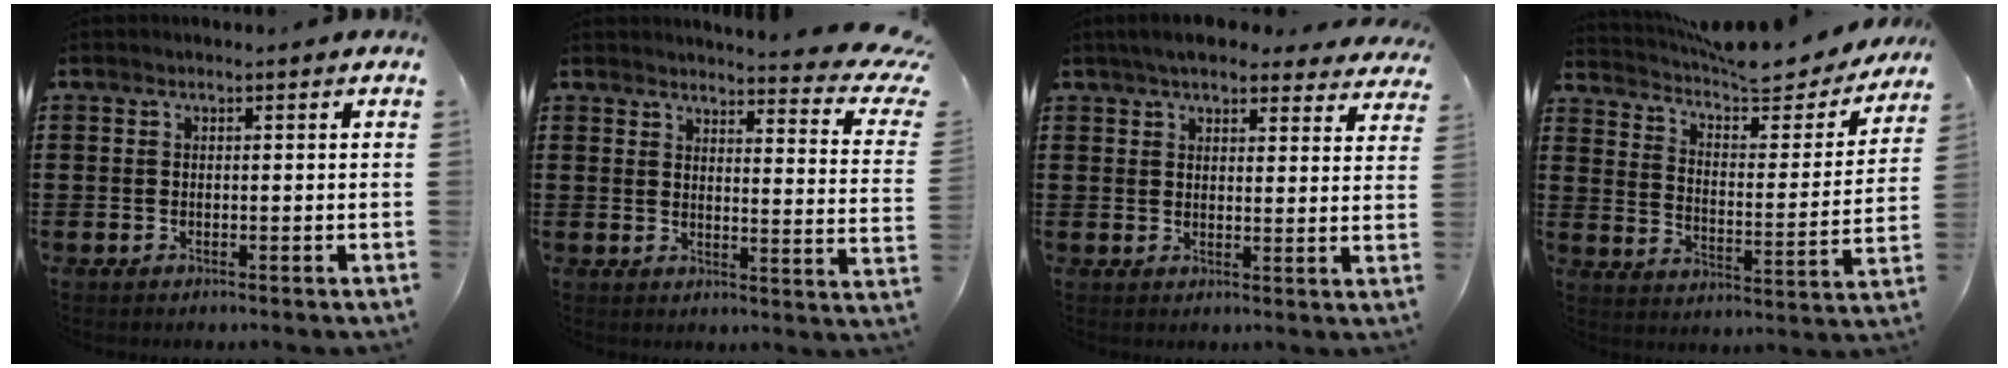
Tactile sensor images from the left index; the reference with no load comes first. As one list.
[{"total": 4.4, "force": [3.9, 0.1, 2.0], "torque": [-0.034, -0.033, 0.061]}, {"total": 5.4, "force": [4.8, 1.0, 2.1], "torque": [-0.047, -0.012, 0.088]}, {"total": 7.4, "force": [6.5, 1.3, 3.1], "torque": [-0.075, -0.044, 0.108]}]